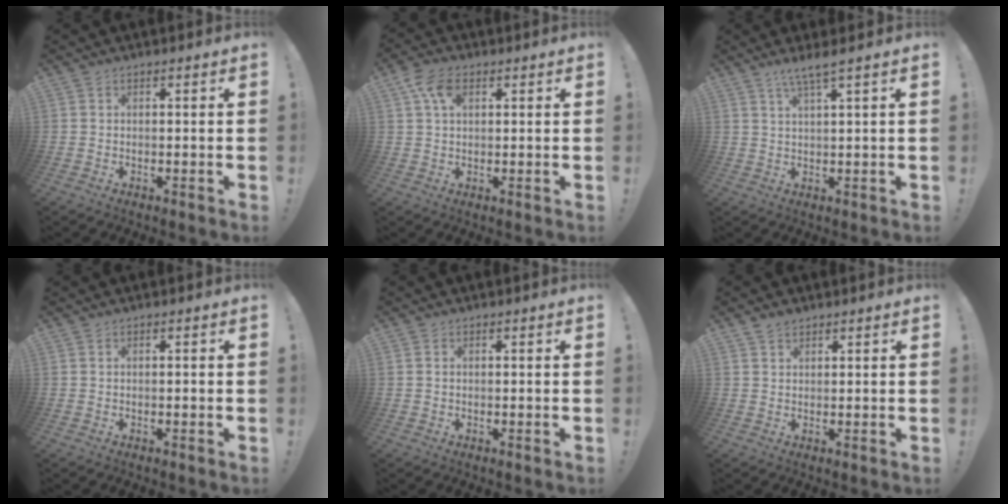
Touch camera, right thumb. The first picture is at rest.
{"total": 7.3, "force": [2.9, 4.5, 5.0], "torque": [-0.085, 0.003, 0.057]}
{"total": 4.1, "force": [2.8, -0.5, 3.0], "torque": [-0.057, -0.012, 0.045]}
{"total": 0.0}
{"total": 0.6, "force": [0.3, 0.4, 0.2], "torque": [-0.006, 0.003, 0.005]}
{"total": 2.4, "force": [1.9, 1.2, 0.7], "torque": [-0.010, -0.010, 0.036]}